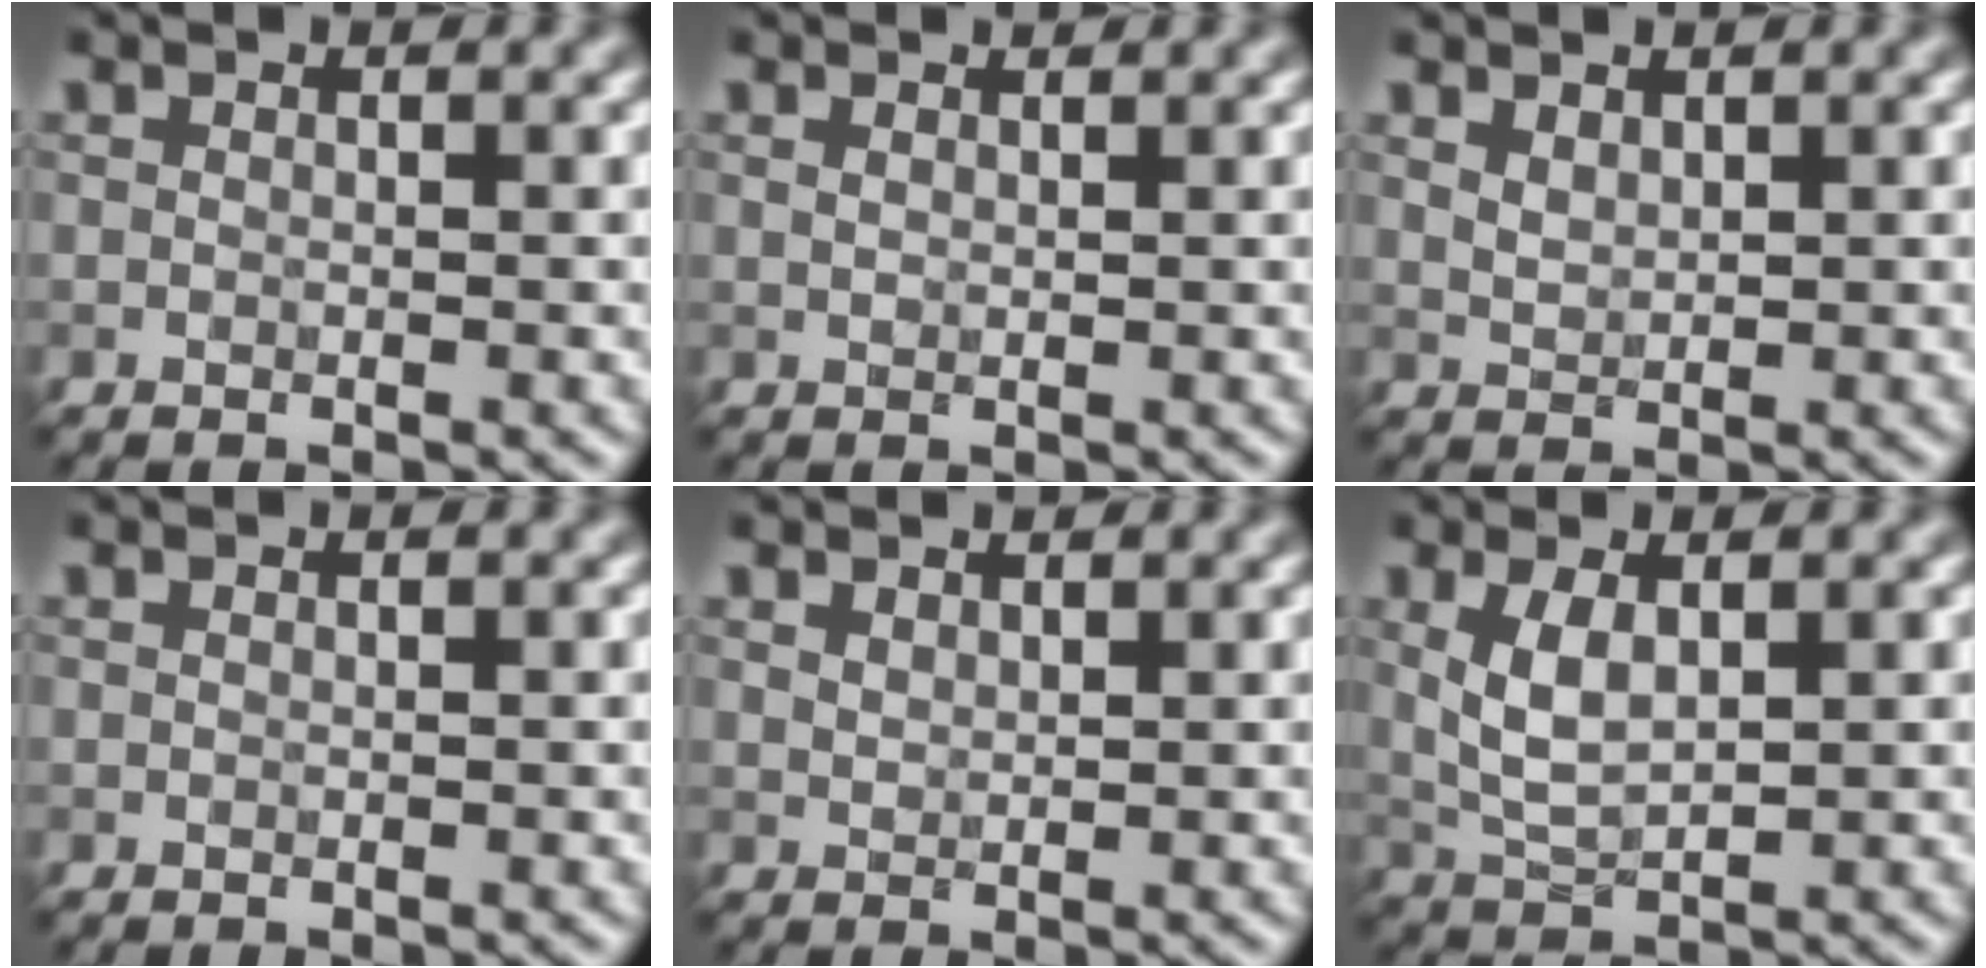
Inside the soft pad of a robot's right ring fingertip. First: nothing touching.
{"total": 0.8, "force": [0.5, 0.4, 0.4], "torque": [-0.012, 0.002, 0.011]}
{"total": 1.3, "force": [0.9, 0.7, 0.7], "torque": [-0.018, -0.001, 0.023]}
{"total": 0.0}
{"total": 1.3, "force": [1.1, 0.7, 0.4], "torque": [-0.012, 0.002, 0.023]}
{"total": 3.3, "force": [0.9, 1.4, 2.9], "torque": [-0.067, 0.000, 0.022]}